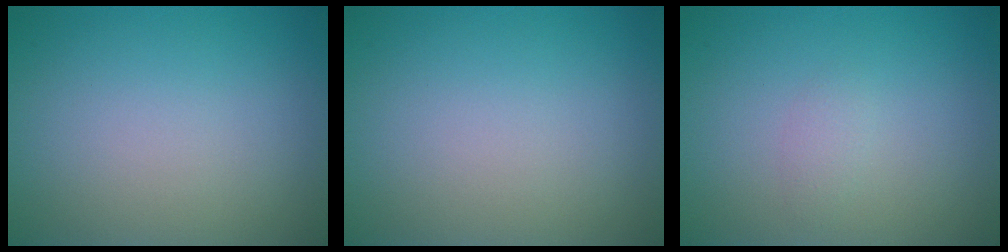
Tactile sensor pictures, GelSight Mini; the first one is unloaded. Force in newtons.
{"total": 0.0}
{"total": 0.8, "press": 0.8, "slide": 0.0}